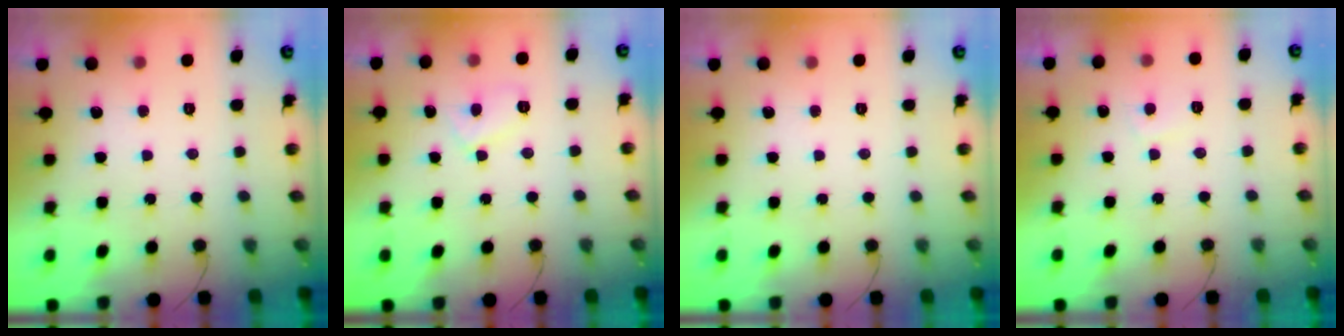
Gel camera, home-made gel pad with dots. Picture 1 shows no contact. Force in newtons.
{"total": 5.2, "press": 5.2, "slide": 0.3}
{"total": 0.0}
{"total": 2.1, "press": 2.0, "slide": 0.6}